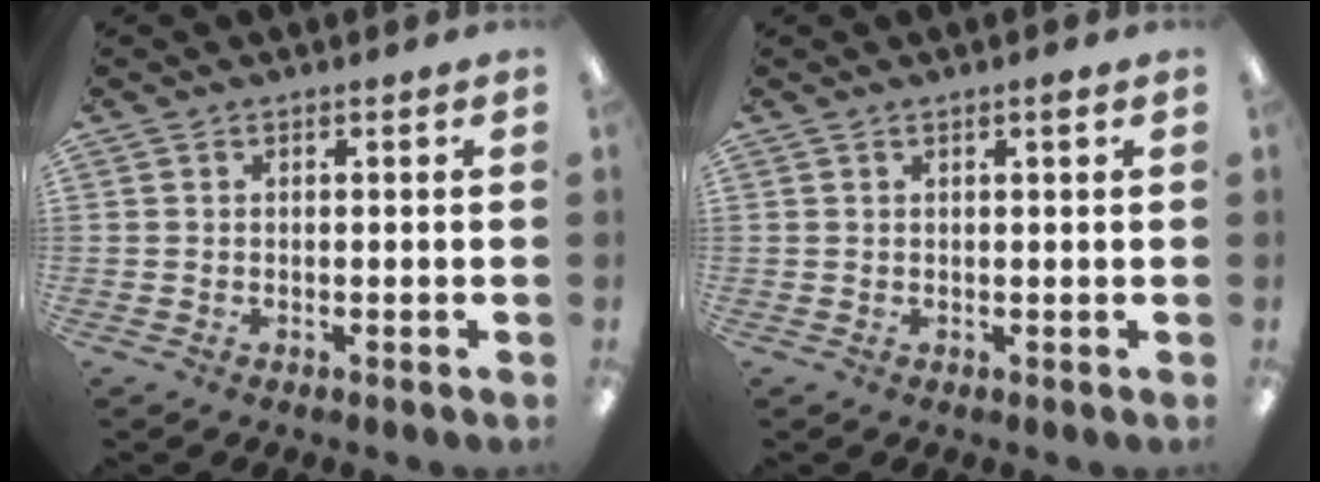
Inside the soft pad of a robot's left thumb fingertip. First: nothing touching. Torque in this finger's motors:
{"motor_torque": [-0.15, -0.02, -0.37, 0.23, 0.01]}